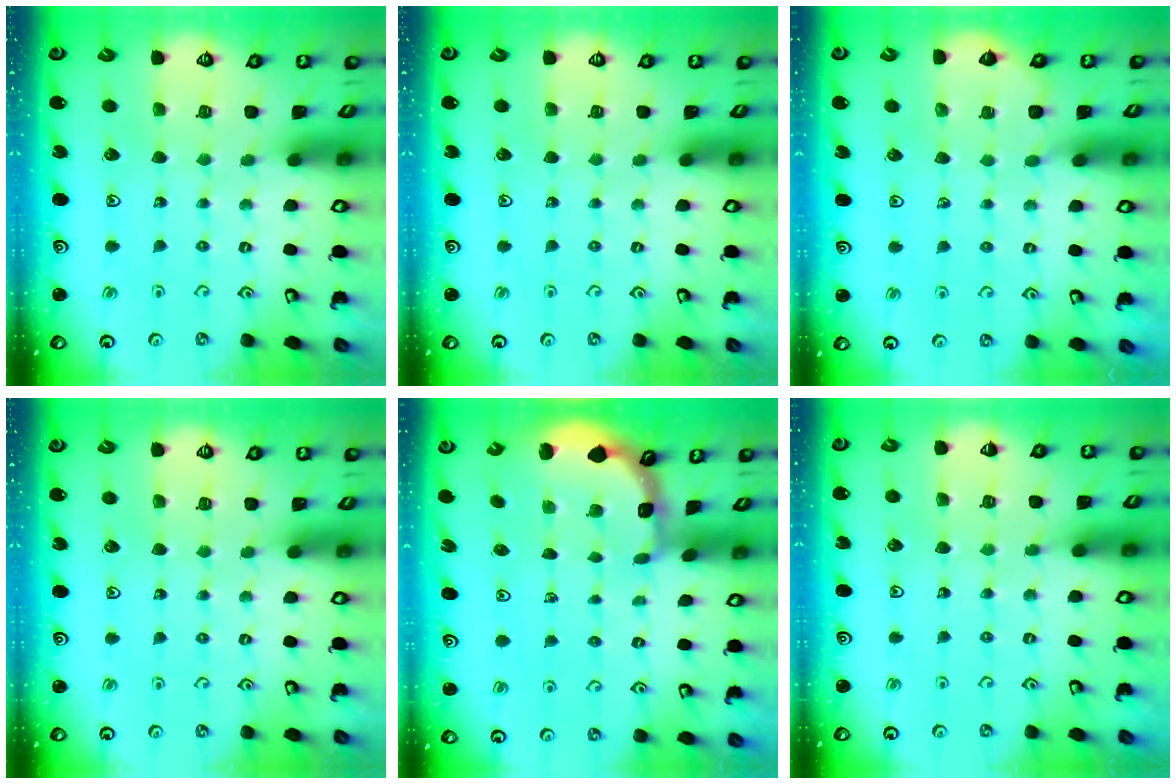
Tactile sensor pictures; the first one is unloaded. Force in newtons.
{"total": 0.0}
{"total": 2.3, "press": 2.2, "slide": 0.4}
{"total": 0.0}
{"total": 1.9, "press": 1.9, "slide": 0.3}
{"total": 2.8, "press": 2.7, "slide": 0.5}